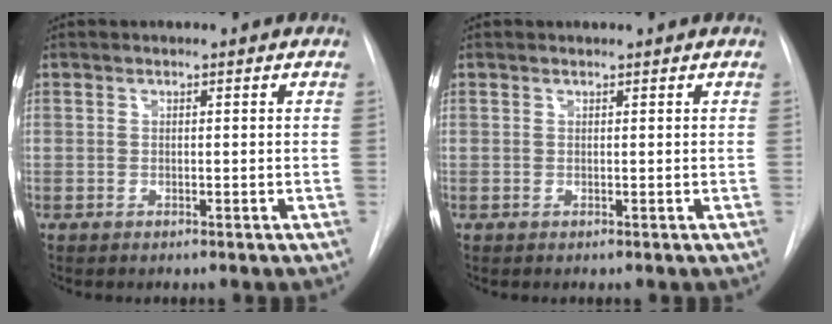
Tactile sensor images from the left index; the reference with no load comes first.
{"total": 0.0}